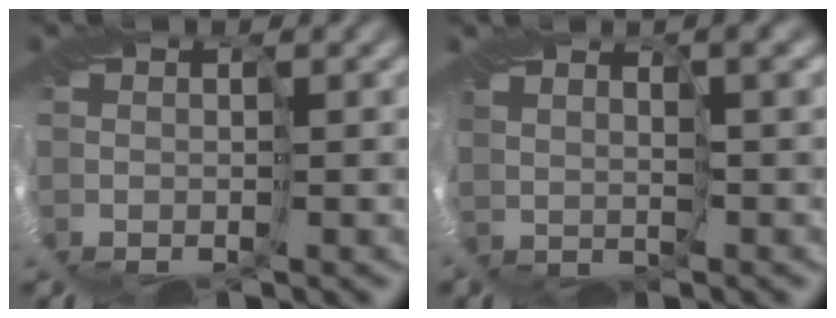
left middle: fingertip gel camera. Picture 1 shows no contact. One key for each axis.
{"total": 3.0, "fx": 2.7, "fy": 0.5, "fz": 1.2, "tx": -0.025, "ty": 0.011, "tz": 0.053}